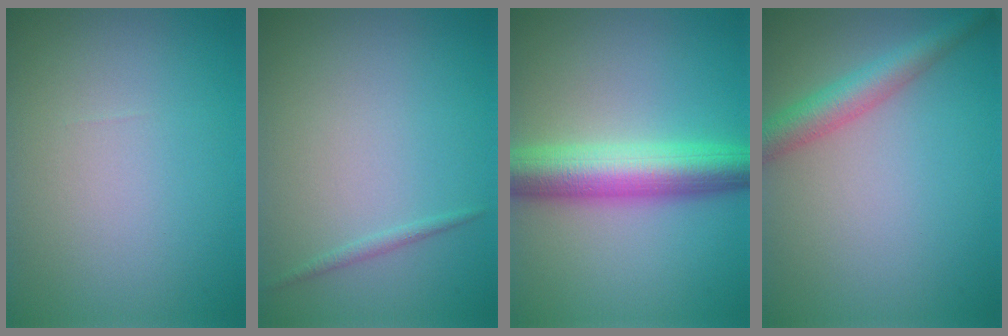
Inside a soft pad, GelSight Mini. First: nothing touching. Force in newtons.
{"total": 0.7, "press": 0.7, "slide": 0.0}
{"total": 7.1, "press": 7.1, "slide": 0.3}
{"total": 3.6, "press": 3.6, "slide": 0.1}